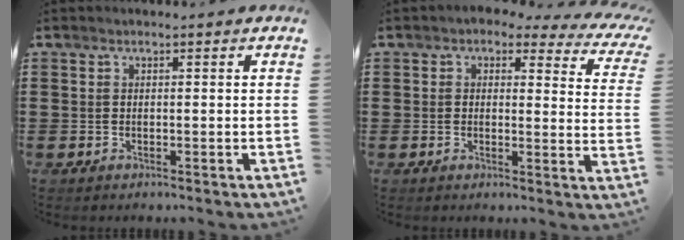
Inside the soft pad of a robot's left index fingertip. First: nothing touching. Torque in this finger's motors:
{"motor_torque": [2.14, 0.00, 0.38, 0.00]}